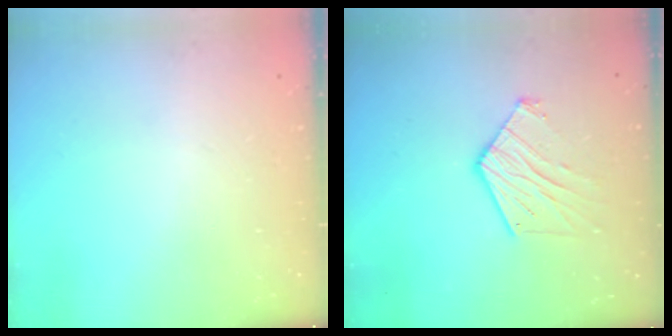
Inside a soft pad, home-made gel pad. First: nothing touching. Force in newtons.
{"total": 11.2, "press": 11.2, "slide": 0.6}